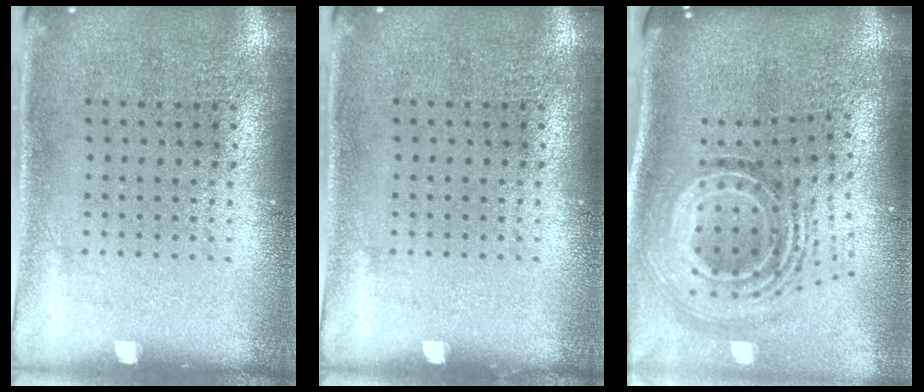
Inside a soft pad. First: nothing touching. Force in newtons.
{"total": 0.0}
{"total": 2.2, "press": 1.6, "slide": 1.6}